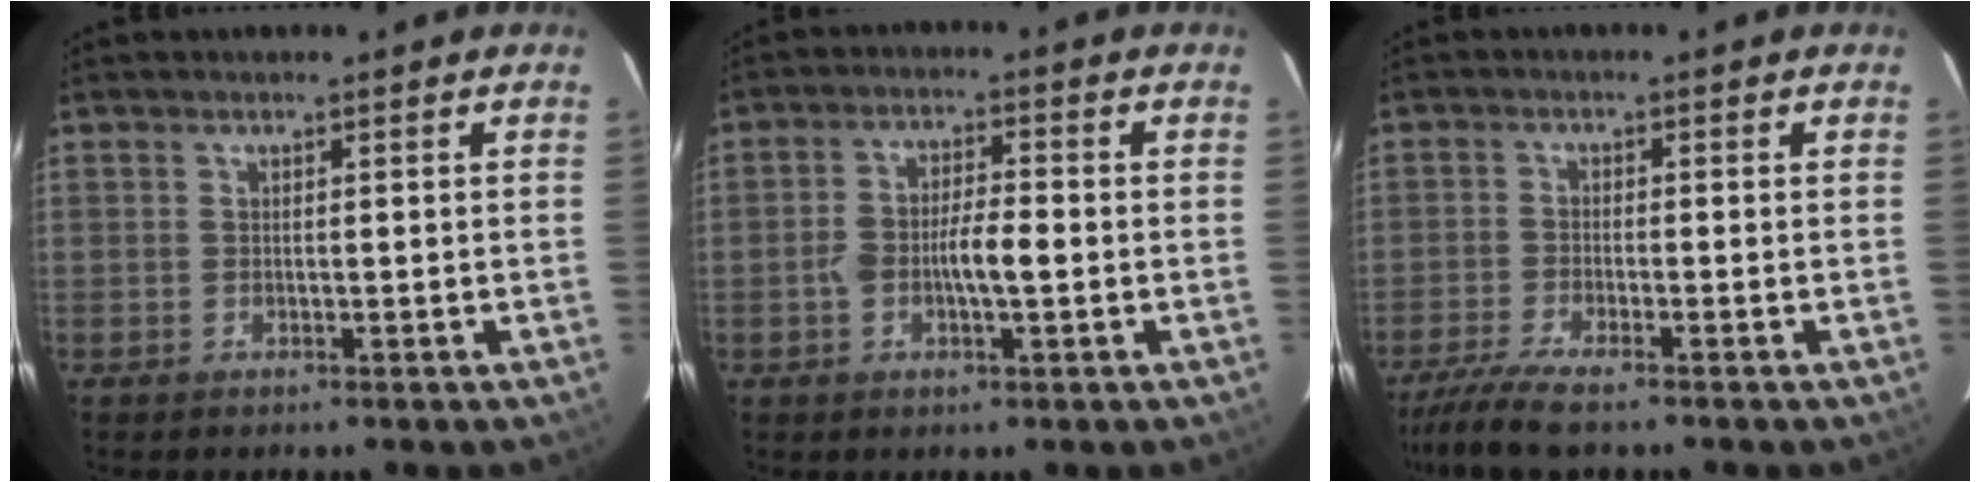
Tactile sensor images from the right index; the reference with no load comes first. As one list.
[{"total": 5.9, "force": [-1.1, 1.8, 5.5], "torque": [-0.109, 0.011, -0.018]}, {"total": 6.7, "force": [-5.2, 0.1, 4.2], "torque": [-0.075, -0.017, -0.091]}]